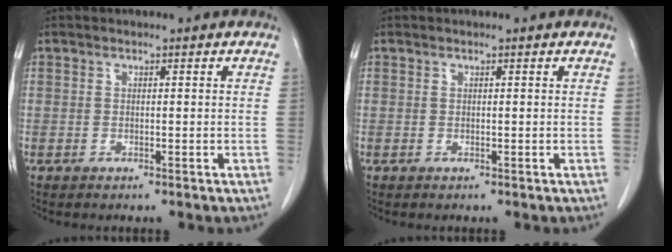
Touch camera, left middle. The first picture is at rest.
{"total": 0.0}